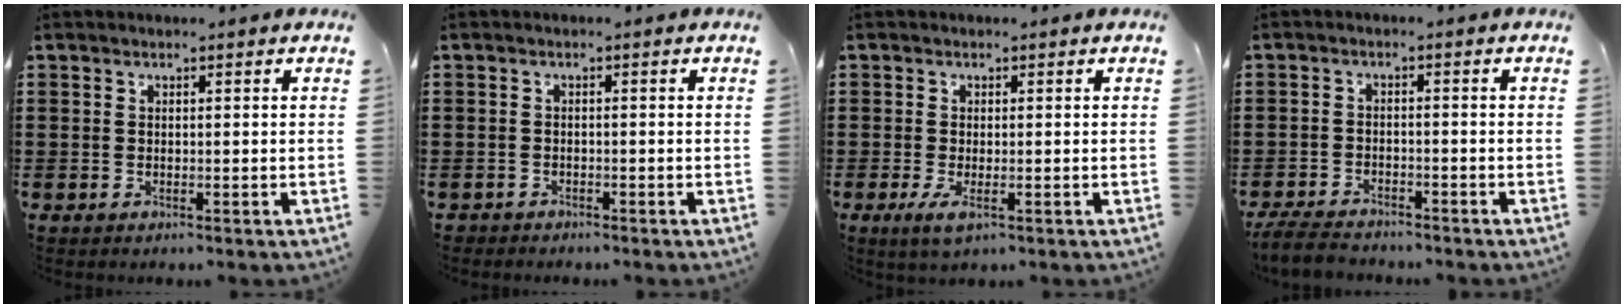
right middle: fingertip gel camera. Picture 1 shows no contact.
{"total": 1.1, "force": [-1.0, 0.3, -0.1], "torque": [-0.002, 0.002, -0.023]}
{"total": 1.9, "force": [0.0, 0.5, 1.8], "torque": [-0.038, -0.008, 0.002]}
{"total": 3.2, "force": [-3.1, 0.6, 0.6], "torque": [-0.023, -0.004, -0.066]}